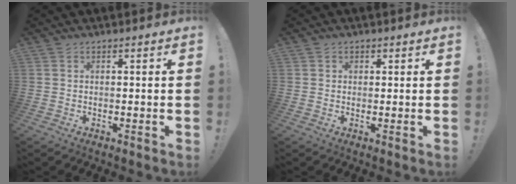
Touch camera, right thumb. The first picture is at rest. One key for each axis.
{"total": 1.1, "fx": 0.5, "fy": 0.9, "fz": 0.1, "tx": 0.005, "ty": -0.002, "tz": 0.008}